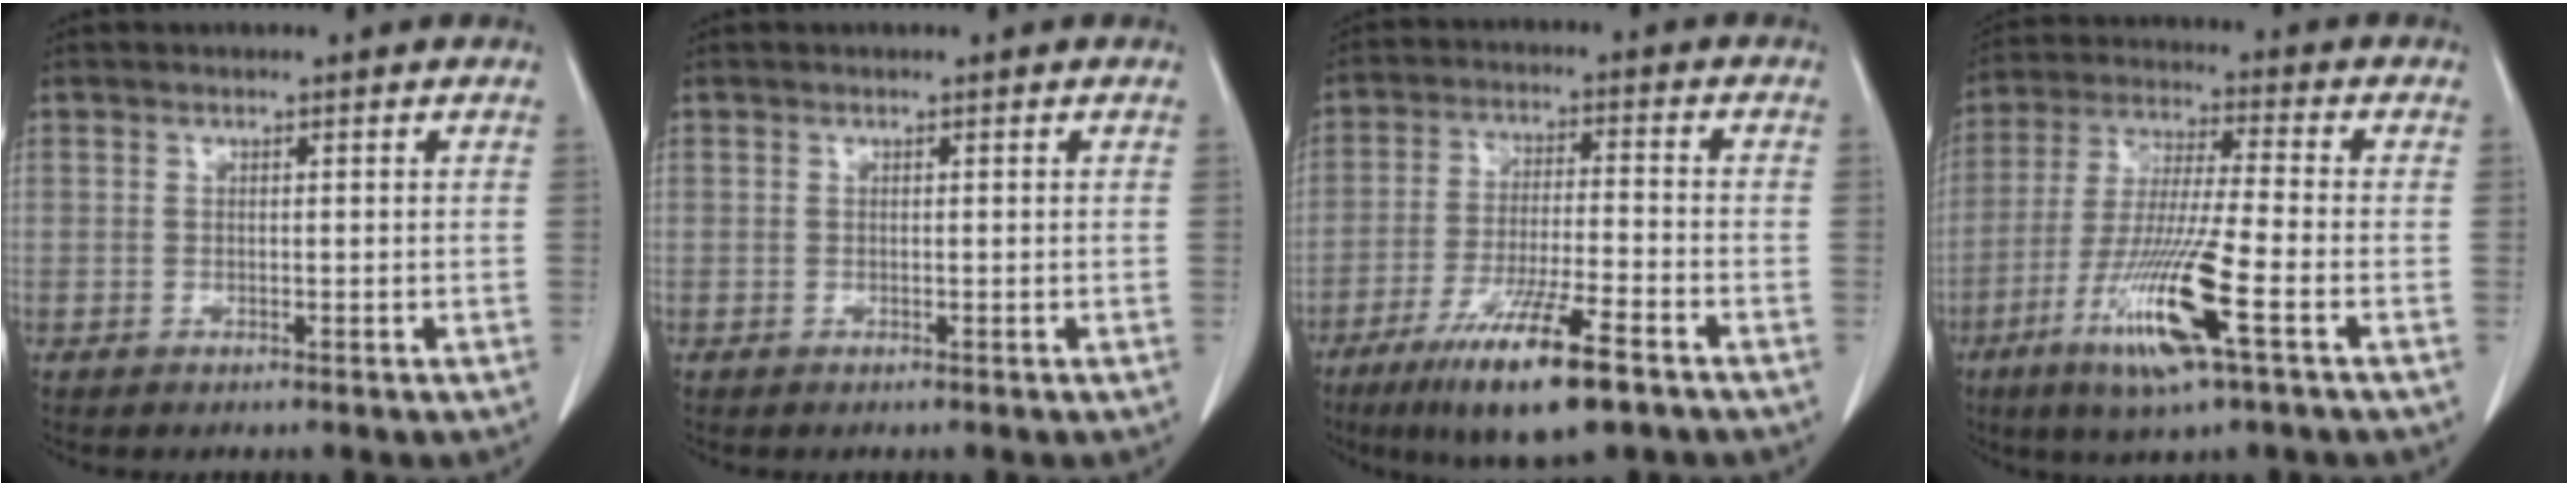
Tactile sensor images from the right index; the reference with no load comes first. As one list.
[{"total": 0.0}, {"total": 13.0, "force": [-8.0, 1.2, 10.1], "torque": [-0.187, -0.030, -0.135]}, {"total": 14.0, "force": [-5.9, 0.1, 12.7], "torque": [-0.258, -0.027, -0.112]}]